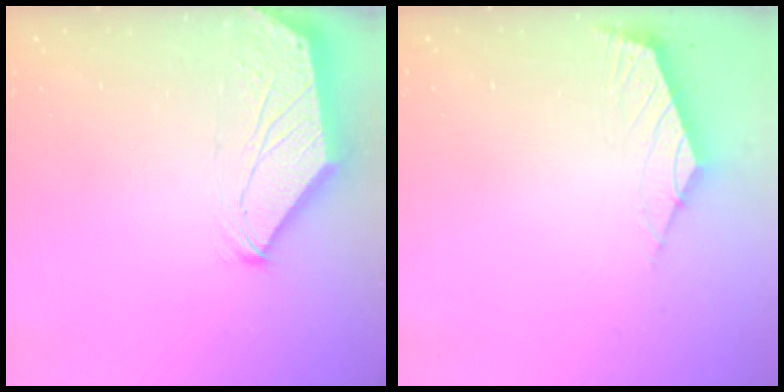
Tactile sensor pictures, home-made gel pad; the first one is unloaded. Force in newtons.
{"total": 2.5, "press": 2.5, "slide": 0.6}